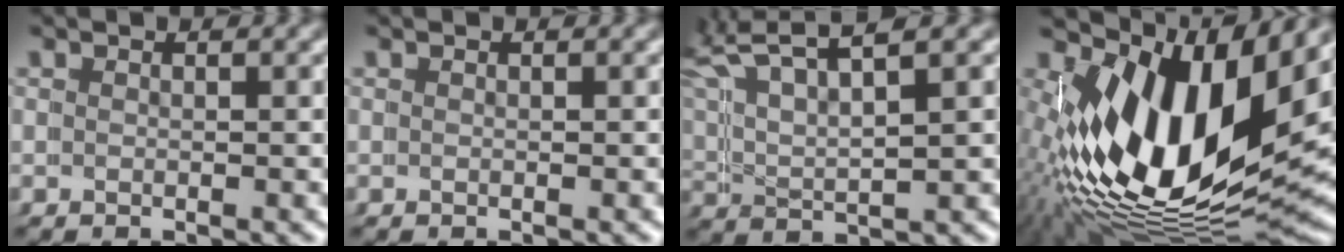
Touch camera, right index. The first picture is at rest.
{"total": 0.0}
{"total": 5.6, "force": [3.6, 3.1, 2.9], "torque": [-0.081, -0.012, 0.063]}
{"total": 17.1, "force": [0.1, 9.9, 14.0], "torque": [-0.258, -0.046, 0.029]}